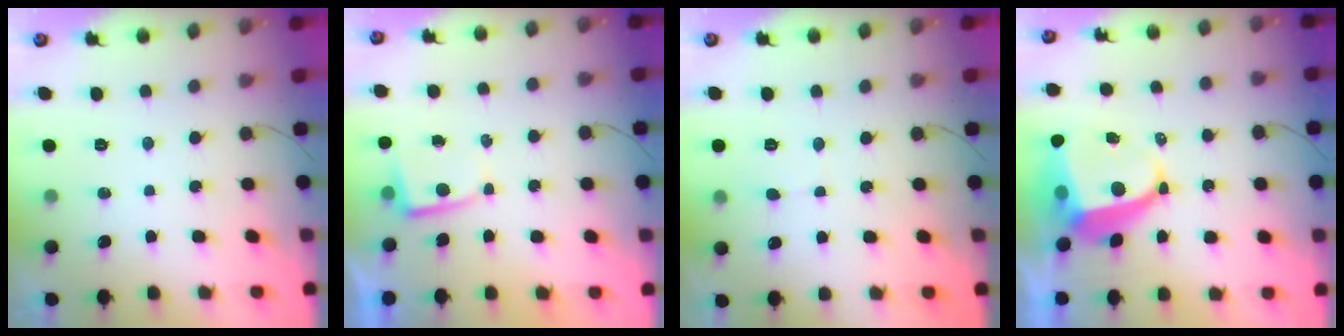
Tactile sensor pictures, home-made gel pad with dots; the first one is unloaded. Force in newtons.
{"total": 2.2, "press": 2.2, "slide": 0.4}
{"total": 3.4, "press": 3.3, "slide": 0.4}
{"total": 8.4, "press": 8.3, "slide": 1.0}